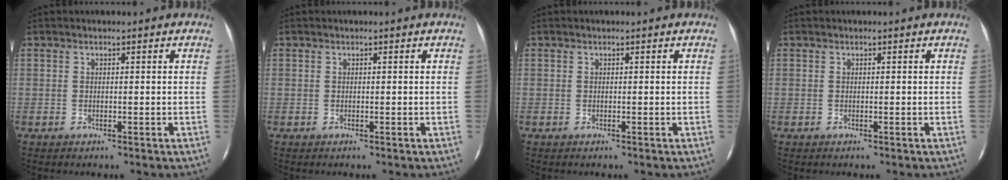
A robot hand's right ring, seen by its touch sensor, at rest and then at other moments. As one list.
[{"total": 0.0}, {"total": 0.0}, {"total": 0.0}]